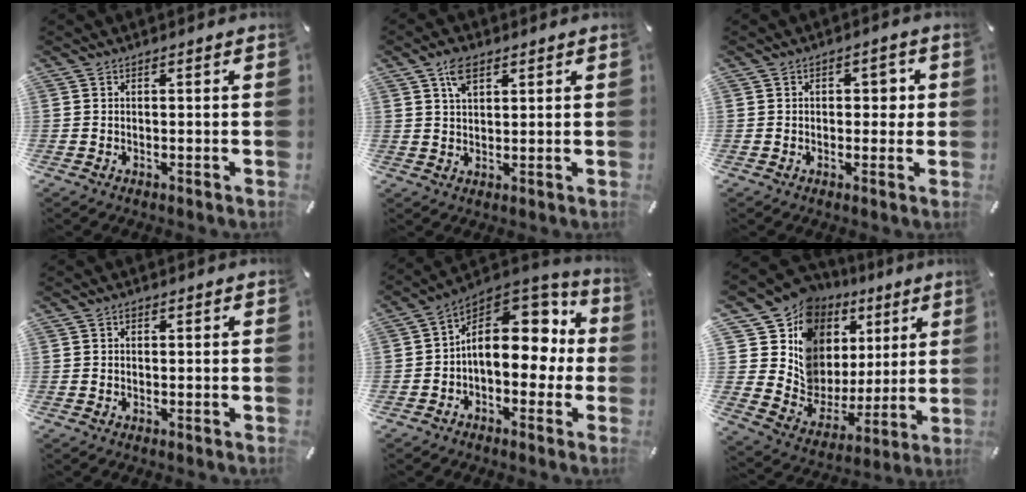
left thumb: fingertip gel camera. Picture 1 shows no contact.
{"total": 5.5, "force": [2.9, 3.1, 3.5], "torque": [-0.070, 0.002, 0.052]}
{"total": 3.7, "force": [0.3, 2.4, 2.8], "torque": [-0.024, -0.001, -0.007]}
{"total": 0.9, "force": [0.3, 0.6, 0.6], "torque": [-0.011, 0.004, 0.005]}
{"total": 15.4, "force": [3.0, 10.3, 11.1], "torque": [-0.159, -0.020, 0.051]}
{"total": 12.8, "force": [6.2, 10.8, 2.9], "torque": [-0.058, -0.079, 0.130]}